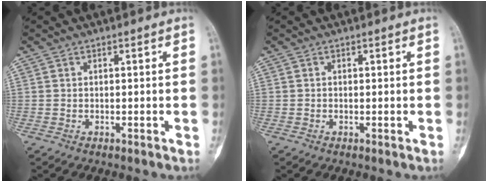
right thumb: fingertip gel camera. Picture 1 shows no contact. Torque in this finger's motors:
{"motor_torque": [-0.16, 0.05, -0.35, -0.03, -0.08]}